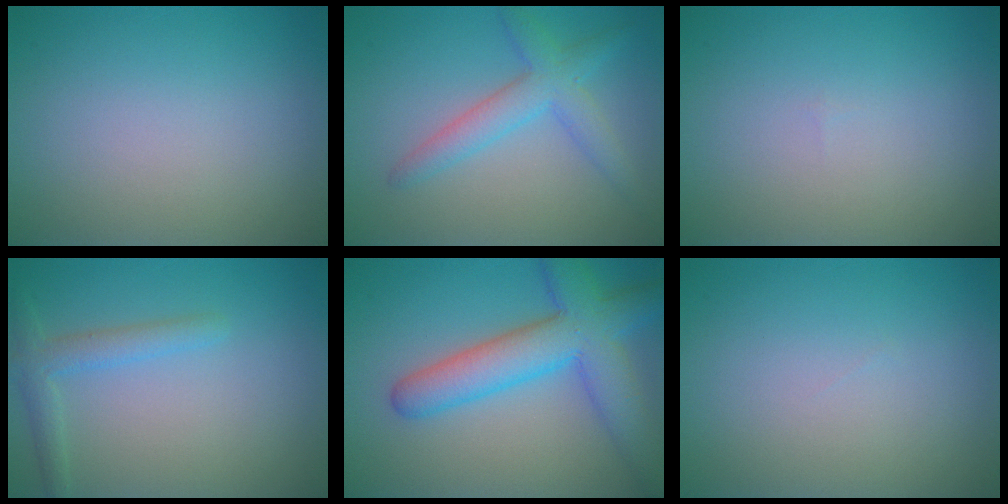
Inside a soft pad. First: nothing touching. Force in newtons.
{"total": 3.5, "press": 3.5, "slide": 0.2}
{"total": 0.0}
{"total": 2.3, "press": 2.3, "slide": 0.1}
{"total": 7.7, "press": 7.7, "slide": 0.5}
{"total": 0.0}